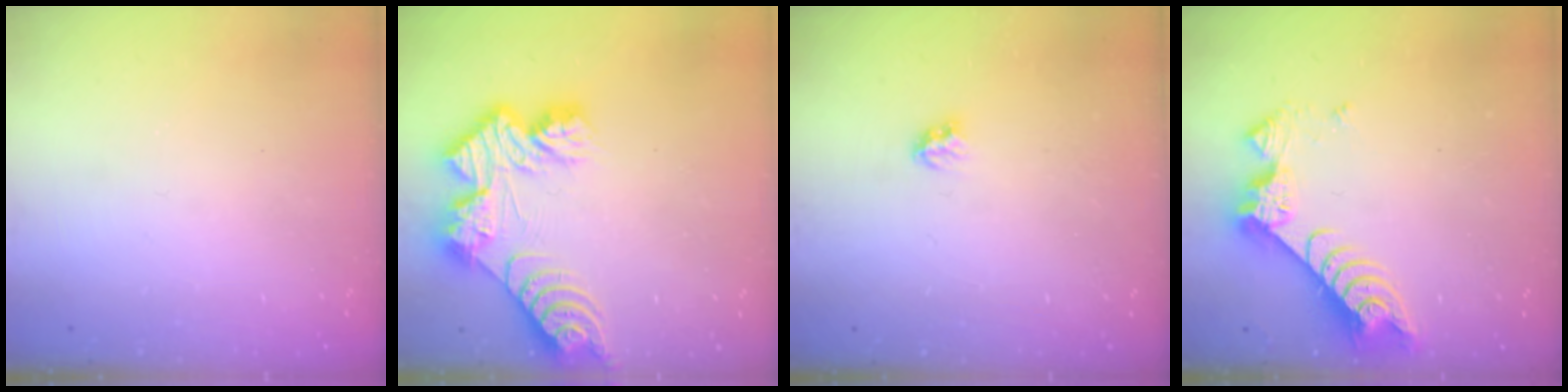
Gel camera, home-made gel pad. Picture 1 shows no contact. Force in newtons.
{"total": 13.6, "press": 13.6, "slide": 0.9}
{"total": 2.7, "press": 2.6, "slide": 0.4}
{"total": 8.1, "press": 8.1, "slide": 0.7}